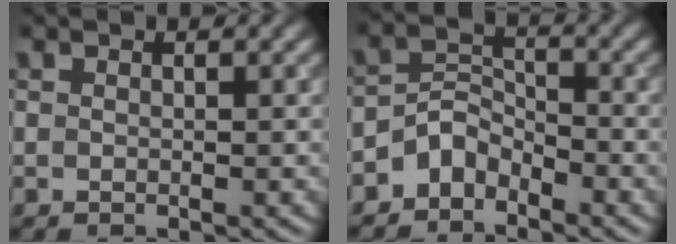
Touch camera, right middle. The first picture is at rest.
{"total": 3.0, "force": [-2.4, 1.6, 0.9], "torque": [-0.013, 0.013, -0.054]}